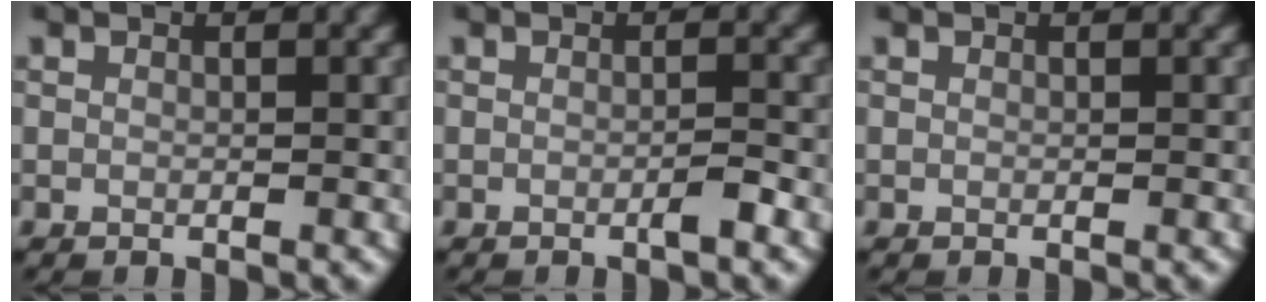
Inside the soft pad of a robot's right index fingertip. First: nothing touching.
{"total": 1.2, "force": [-0.6, 0.0, 1.0], "torque": [-0.016, 0.003, -0.013]}
{"total": 0.0}